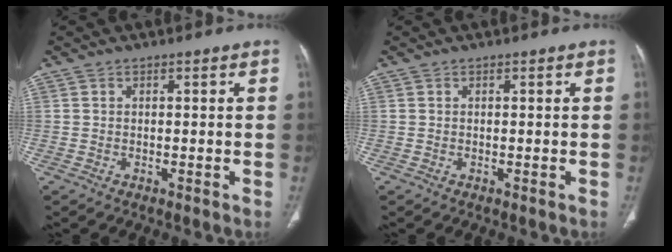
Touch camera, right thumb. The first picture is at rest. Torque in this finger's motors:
{"motor_torque": [0.11, 0.11, -0.03, -0.03, 0.02]}